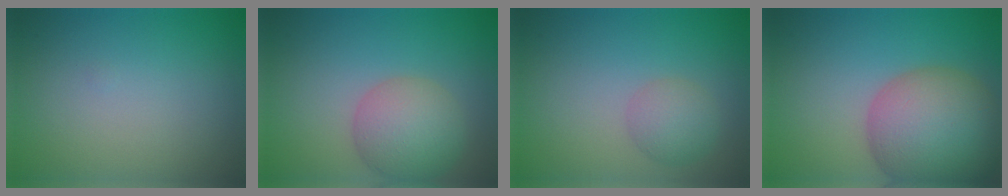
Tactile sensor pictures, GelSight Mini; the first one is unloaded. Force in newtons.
{"total": 5.6, "press": 5.5, "slide": 0.4}
{"total": 2.6, "press": 2.6, "slide": 0.1}
{"total": 11.8, "press": 11.8, "slide": 0.7}